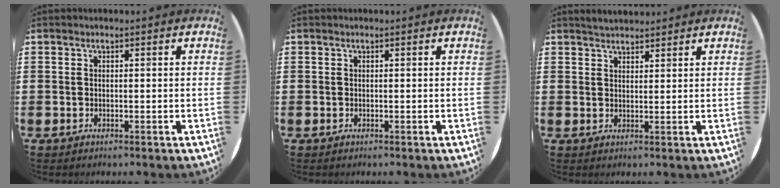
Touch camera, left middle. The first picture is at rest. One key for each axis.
{"total": 0.0}
{"total": 2.3, "fx": 2.2, "fy": 0.5, "fz": 0.2, "tx": -0.006, "ty": 0.001, "tz": 0.042}